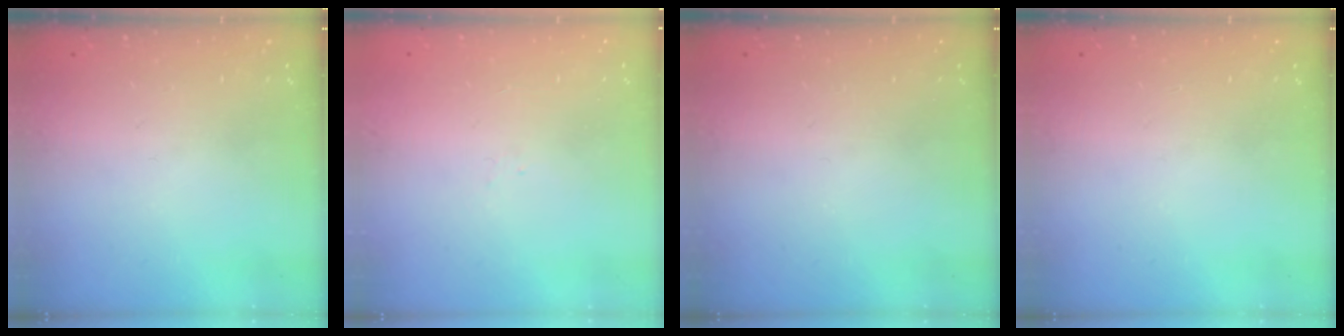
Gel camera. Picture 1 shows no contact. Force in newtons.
{"total": 1.6, "press": 1.5, "slide": 0.4}
{"total": 0.0}
{"total": 0.0}